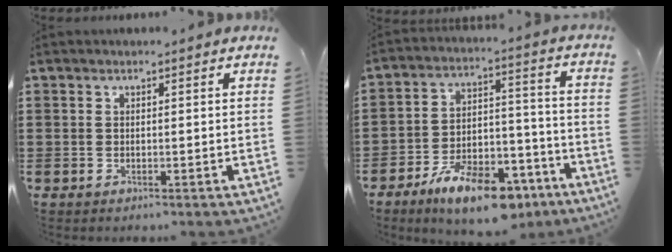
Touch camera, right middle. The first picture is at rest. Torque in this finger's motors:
{"motor_torque": [2.14, 0.00, 0.45, 0.21]}